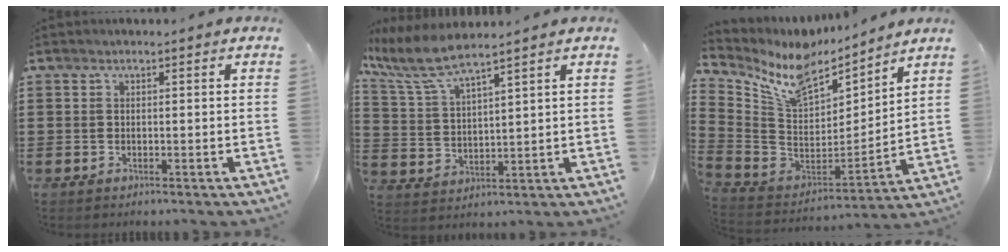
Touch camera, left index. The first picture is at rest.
{"total": 7.0, "force": [5.7, 0.7, 3.9], "torque": [-0.107, -0.027, 0.098]}
{"total": 9.8, "force": [7.5, 3.7, 5.1], "torque": [-0.137, -0.049, 0.130]}